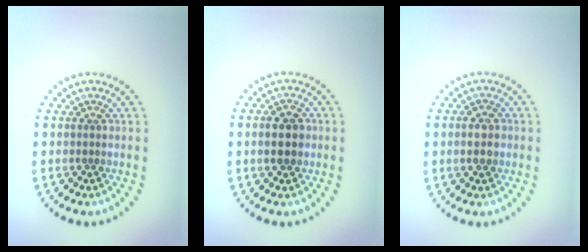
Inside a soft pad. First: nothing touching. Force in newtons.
{"total": 2.7, "press": 2.7, "slide": 0.2}
{"total": 2.1, "press": 2.1, "slide": 0.2}